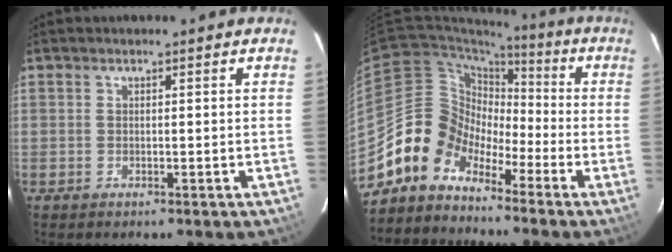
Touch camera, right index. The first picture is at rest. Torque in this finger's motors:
{"motor_torque": [0.81, -0.72, -0.32, -0.21]}